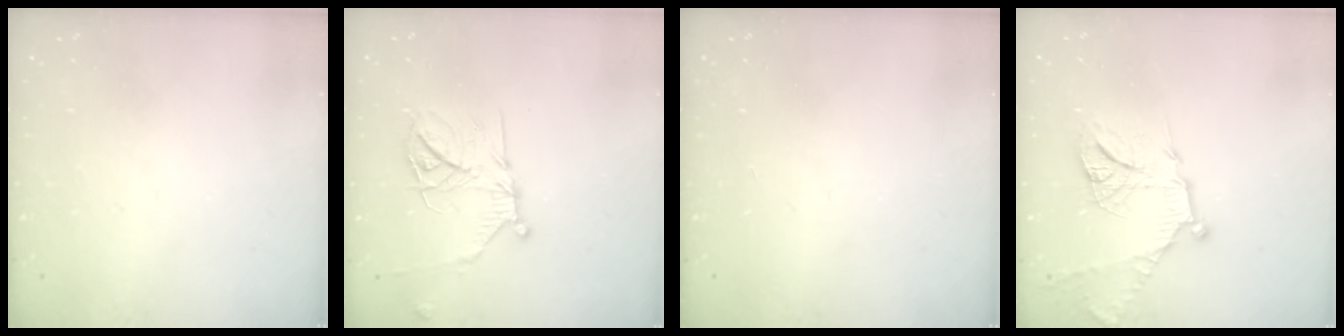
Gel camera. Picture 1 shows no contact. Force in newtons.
{"total": 15.9, "press": 15.9, "slide": 1.5}
{"total": 0.0}
{"total": 16.0, "press": 16.0, "slide": 1.4}